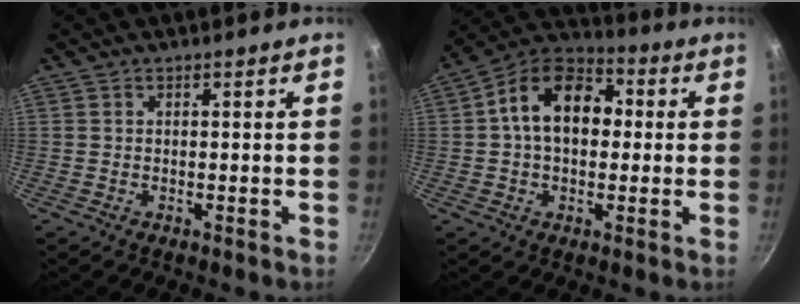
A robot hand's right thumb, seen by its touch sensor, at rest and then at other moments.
{"total": 14.5, "force": [1.6, 10.0, 10.4], "torque": [-0.130, 0.033, 0.004]}